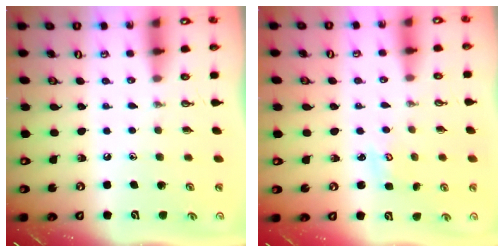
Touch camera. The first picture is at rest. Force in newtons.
{"total": 1.8, "press": 1.8, "slide": 0.2}